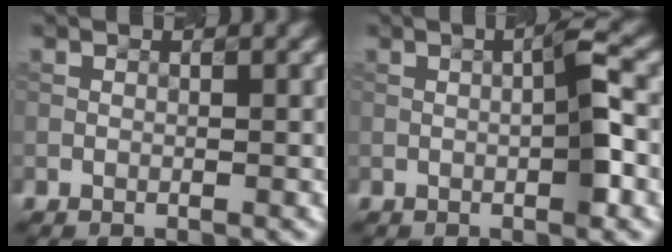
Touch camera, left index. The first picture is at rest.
{"total": 3.3, "force": [-0.3, 0.3, 3.3], "torque": [-0.051, 0.007, -0.008]}